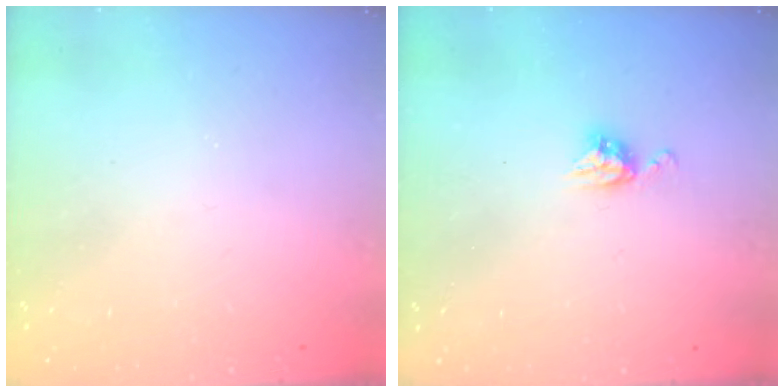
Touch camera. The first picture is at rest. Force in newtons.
{"total": 5.2, "press": 5.1, "slide": 0.1}